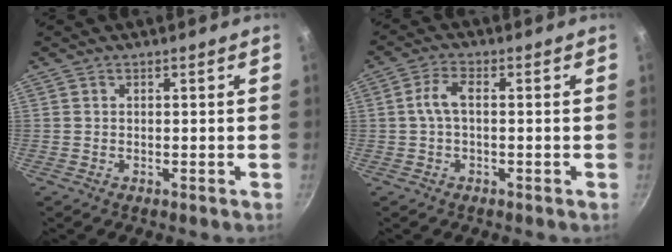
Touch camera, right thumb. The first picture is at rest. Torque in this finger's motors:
{"motor_torque": [0.16, 0.02, 0.61, 0.17, 0.04]}